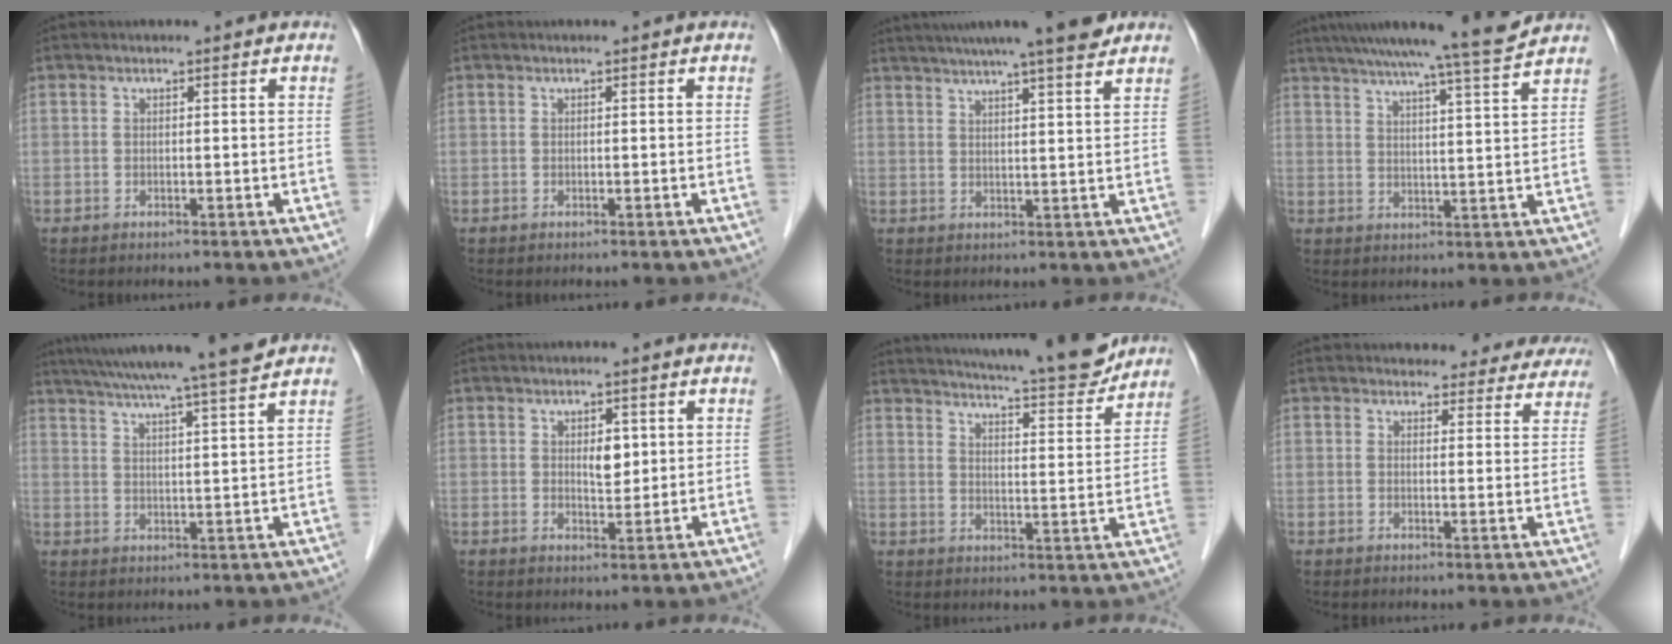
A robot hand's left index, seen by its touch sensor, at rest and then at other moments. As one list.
[{"total": 0.0}, {"total": 13.4, "force": [11.3, 0.0, 7.2], "torque": [-0.118, 0.018, 0.150]}, {"total": 13.3, "force": [11.8, -1.9, 5.8], "torque": [-0.098, -0.018, 0.163]}, {"total": 16.0, "force": [14.1, -1.4, 7.5], "torque": [-0.132, -0.002, 0.200]}, {"total": 2.8, "force": [0.9, 1.4, 2.2], "torque": [-0.035, -0.002, 0.017]}, {"total": 16.9, "force": [15.6, 1.4, 6.5], "torque": [-0.101, -0.024, 0.206]}, {"total": 14.5, "force": [13.6, 4.4, 2.1], "torque": [0.017, -0.022, 0.131]}]